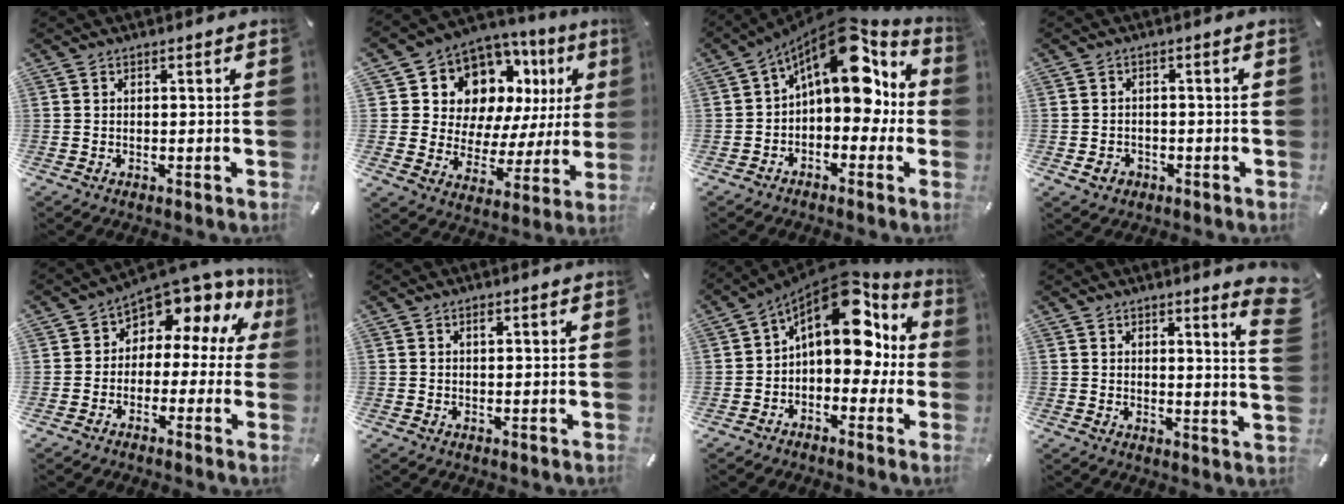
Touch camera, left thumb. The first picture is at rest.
{"total": 12.5, "force": [7.6, 9.0, 4.3], "torque": [-0.074, -0.076, 0.139]}
{"total": 16.1, "force": [7.4, 8.8, 11.3], "torque": [-0.156, -0.052, 0.125]}
{"total": 3.2, "force": [-1.3, 2.7, 1.2], "torque": [-0.027, 0.002, -0.027]}
{"total": 7.5, "force": [5.4, 4.2, 2.9], "torque": [-0.049, -0.066, 0.094]}
{"total": 0.8, "force": [0.4, 0.3, 0.7], "torque": [-0.014, 0.003, 0.006]}
{"total": 16.5, "force": [6.2, 9.5, 11.9], "torque": [-0.176, -0.040, 0.102]}
{"total": 5.4, "force": [3.9, 0.4, 3.6], "torque": [-0.050, -0.030, 0.063]}